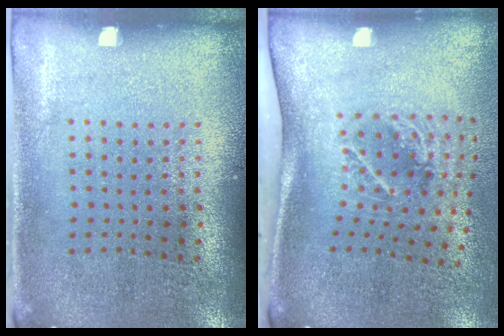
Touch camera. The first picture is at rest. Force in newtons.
{"total": 2.0, "press": 1.3, "slide": 1.6}